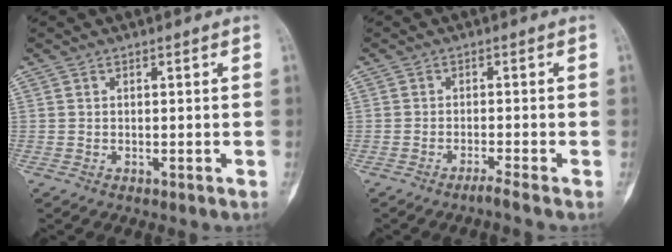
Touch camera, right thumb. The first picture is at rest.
{"total": 1.7, "force": [-1.4, -0.5, 0.8], "torque": [-0.022, 0.005, -0.029]}